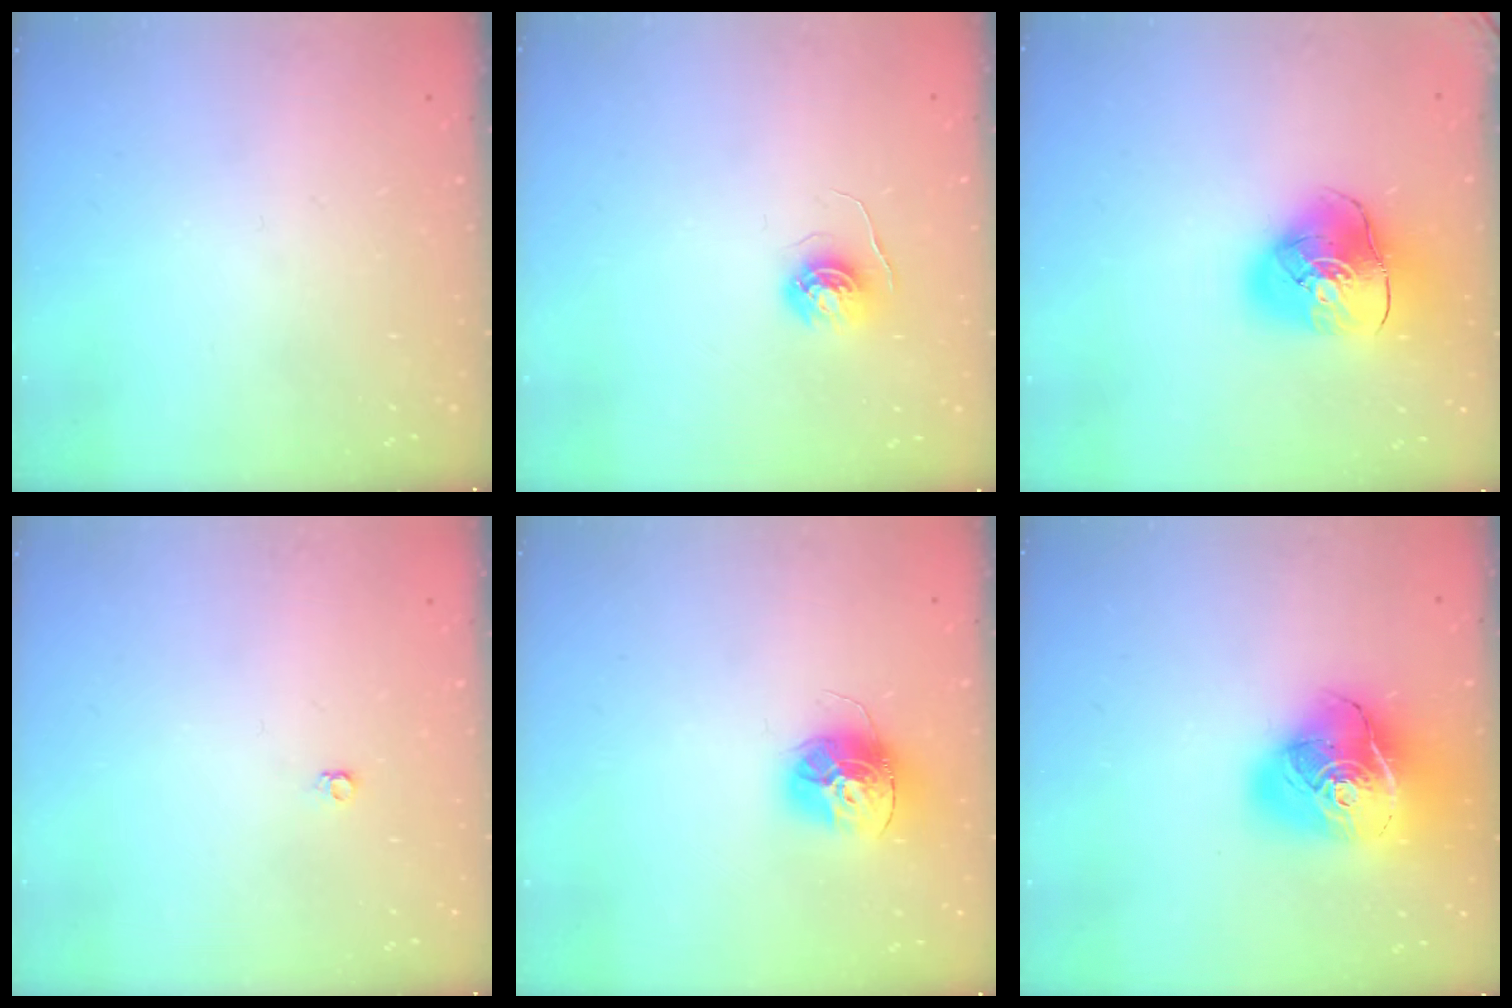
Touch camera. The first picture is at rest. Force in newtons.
{"total": 4.6, "press": 4.6, "slide": 0.4}
{"total": 15.0, "press": 14.8, "slide": 2.2}
{"total": 3.6, "press": 3.5, "slide": 0.6}
{"total": 13.7, "press": 13.7, "slide": 1.2}
{"total": 22.2, "press": 22.0, "slide": 2.8}